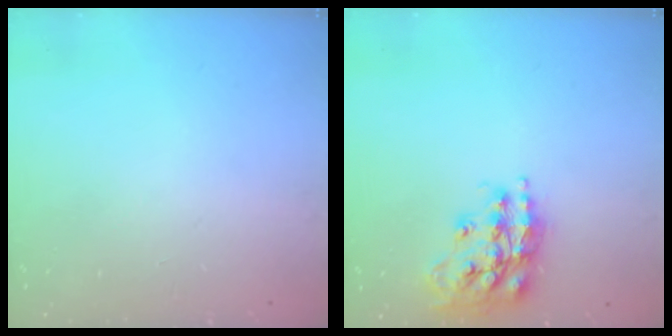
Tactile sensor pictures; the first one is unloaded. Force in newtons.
{"total": 17.7, "press": 17.6, "slide": 1.4}